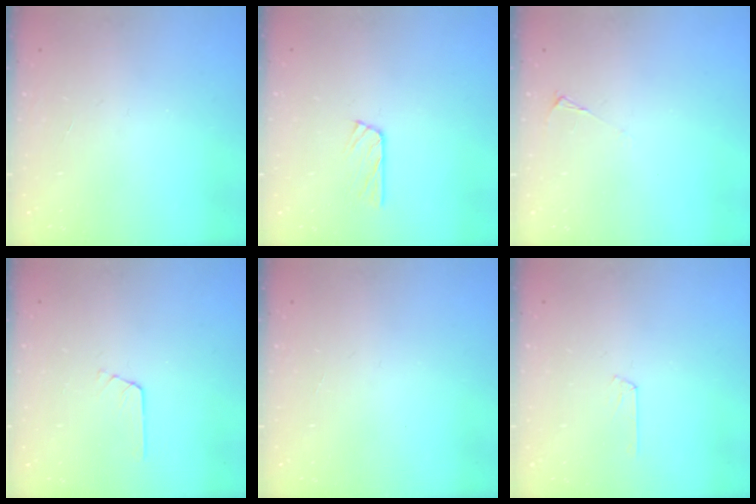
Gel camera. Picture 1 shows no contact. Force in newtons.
{"total": 5.1, "press": 5.1, "slide": 0.5}
{"total": 2.1, "press": 2.0, "slide": 0.4}
{"total": 2.7, "press": 2.7, "slide": 0.2}
{"total": 0.0}
{"total": 2.9, "press": 2.9, "slide": 0.3}